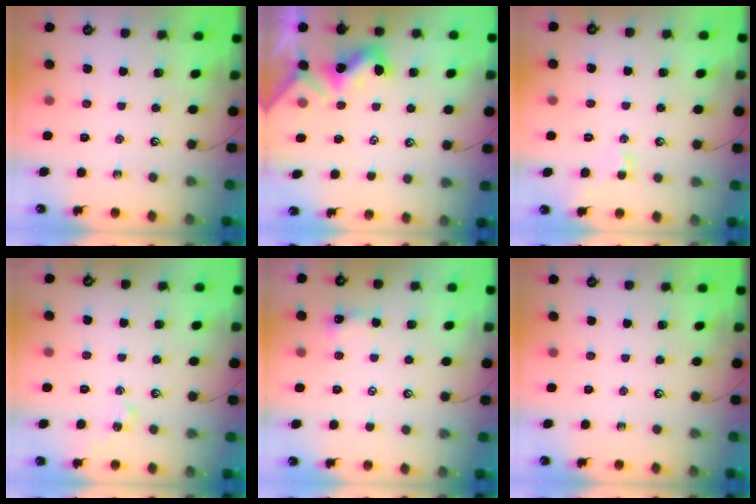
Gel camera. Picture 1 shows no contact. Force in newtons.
{"total": 1.9, "press": 1.8, "slide": 0.3}
{"total": 0.8, "press": 0.8, "slide": 0.1}
{"total": 0.5, "press": 0.4, "slide": 0.4}
{"total": 0.0}
{"total": 0.0}